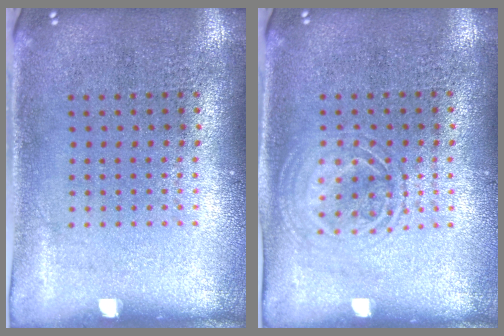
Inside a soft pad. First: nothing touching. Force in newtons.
{"total": 1.3, "press": 1.2, "slide": 0.2}